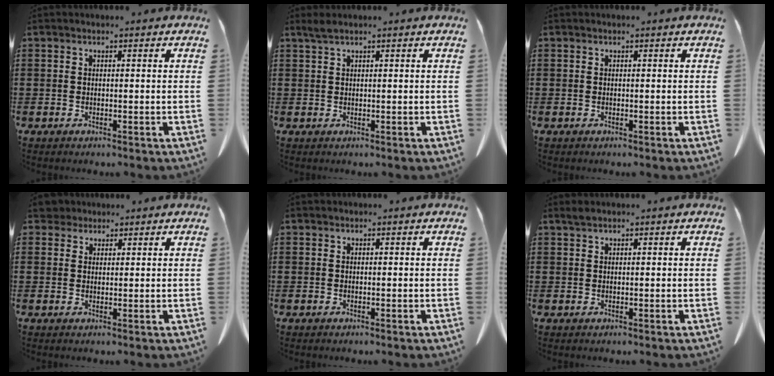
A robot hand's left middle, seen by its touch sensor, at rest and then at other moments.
{"total": 1.4, "force": [1.0, 0.0, 0.9], "torque": [-0.021, -0.002, 0.020]}
{"total": 0.0}
{"total": 2.8, "force": [2.4, 1.3, 0.6], "torque": [-0.022, 0.004, 0.047]}
{"total": 0.0}
{"total": 0.8, "force": [0.6, 0.1, 0.5], "torque": [-0.012, -0.001, 0.013]}